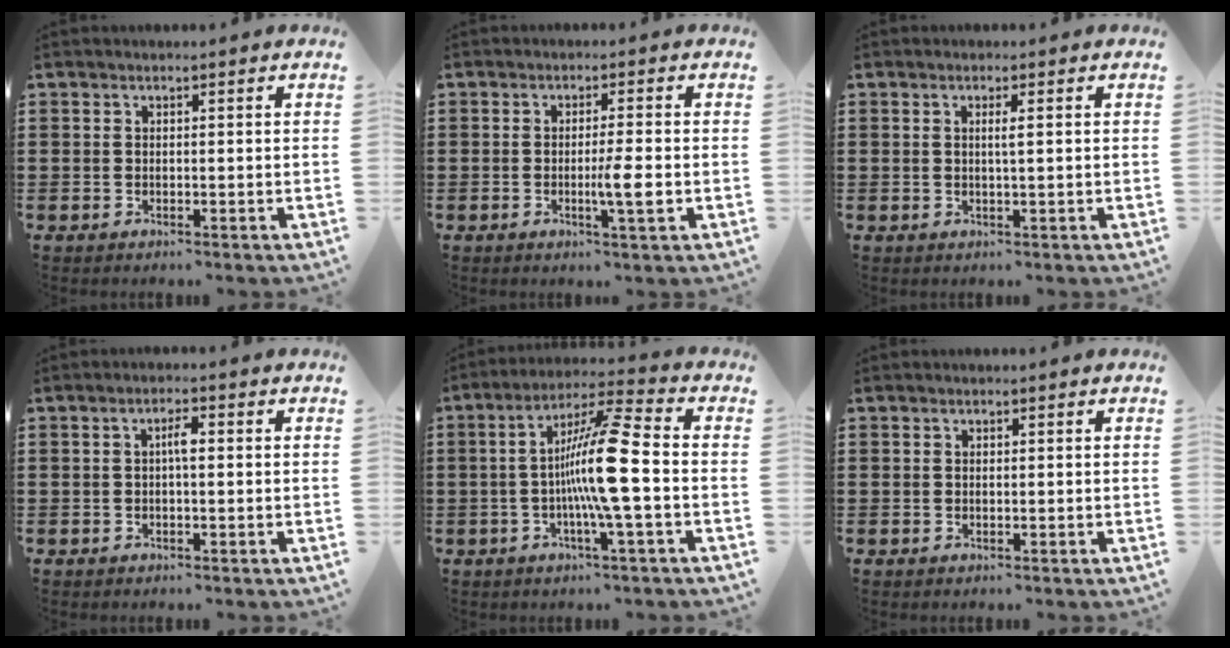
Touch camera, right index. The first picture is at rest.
{"total": 4.6, "force": [-1.0, 0.1, 4.4], "torque": [-0.075, -0.008, -0.019]}
{"total": 1.4, "force": [0.2, -0.1, 1.4], "torque": [-0.026, -0.003, 0.002]}
{"total": 2.2, "force": [0.0, 0.6, 2.2], "torque": [-0.042, 0.005, -0.002]}
{"total": 11.7, "force": [-1.6, 0.1, 11.6], "torque": [-0.231, -0.008, -0.042]}
{"total": 0.0}